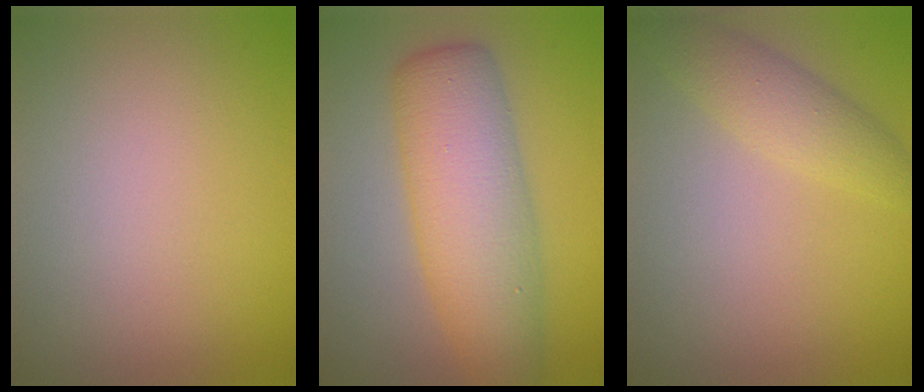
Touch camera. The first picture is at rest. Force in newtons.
{"total": 7.8, "press": 7.8, "slide": 0.1}
{"total": 3.3, "press": 3.3, "slide": 0.1}